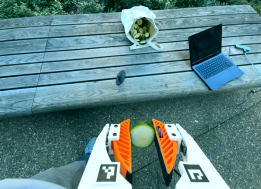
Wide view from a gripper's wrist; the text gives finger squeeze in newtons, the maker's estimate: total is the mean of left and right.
{"total": 10.9, "left": 11.0, "right": 10.8}